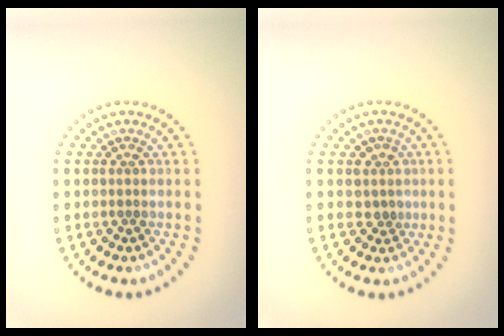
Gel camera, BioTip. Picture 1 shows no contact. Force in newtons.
{"total": 1.5, "press": 1.2, "slide": 0.8}